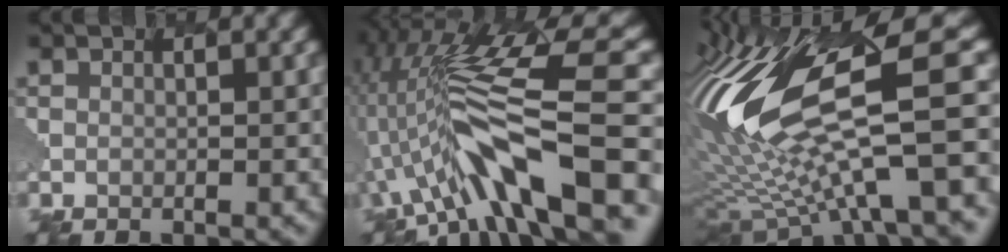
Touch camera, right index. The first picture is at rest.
{"total": 9.3, "force": [-2.5, 2.6, 8.6], "torque": [-0.186, 0.046, -0.072]}
{"total": 11.8, "force": [2.9, 3.0, 11.0], "torque": [-0.259, 0.035, 0.025]}